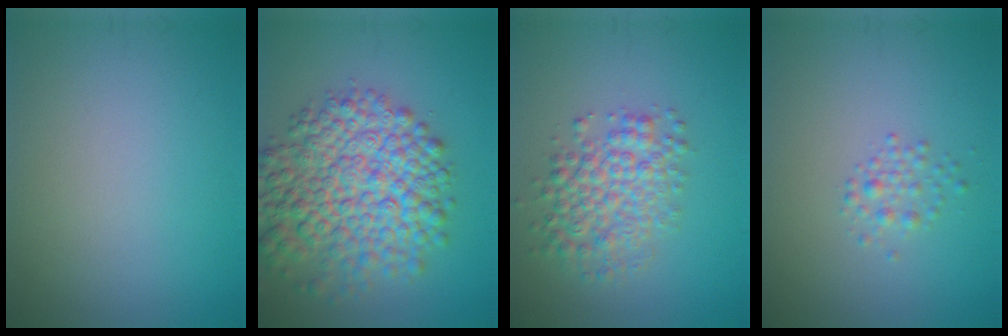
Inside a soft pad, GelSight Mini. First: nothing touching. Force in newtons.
{"total": 9.9, "press": 9.9, "slide": 0.3}
{"total": 4.6, "press": 4.6, "slide": 0.2}
{"total": 1.4, "press": 1.4, "slide": 0.1}